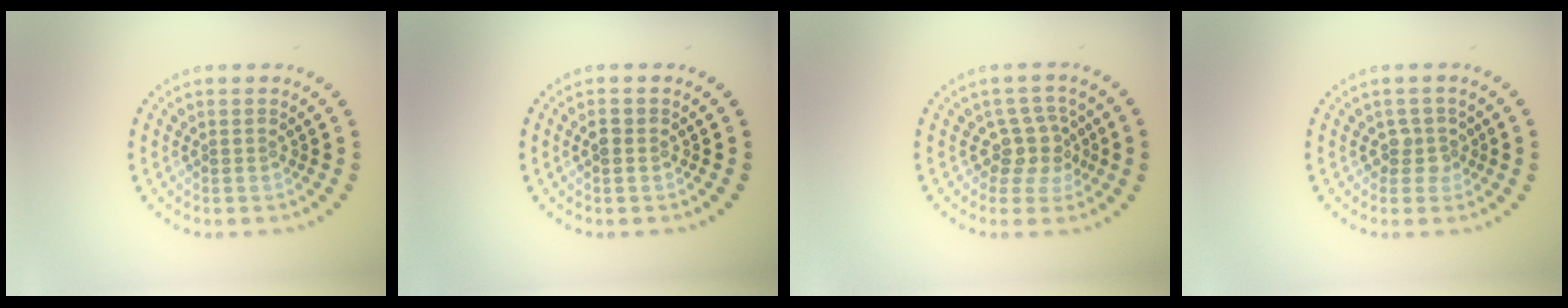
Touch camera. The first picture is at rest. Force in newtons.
{"total": 1.1, "press": 1.0, "slide": 0.2}
{"total": 2.9, "press": 2.4, "slide": 1.7}
{"total": 1.8, "press": 1.3, "slide": 1.2}